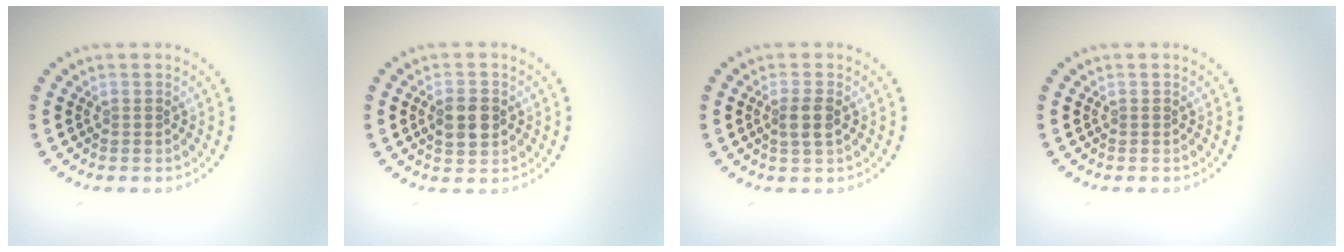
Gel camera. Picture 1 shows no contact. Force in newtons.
{"total": 3.3, "press": 3.2, "slide": 0.2}
{"total": 1.9, "press": 1.8, "slide": 0.8}
{"total": 0.0}